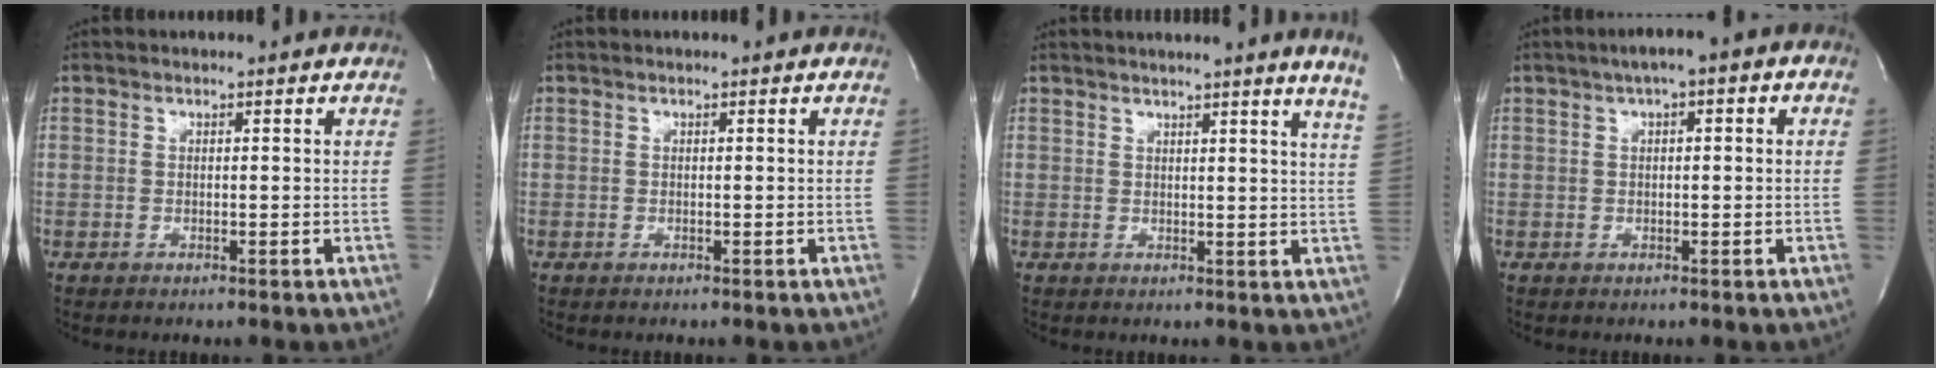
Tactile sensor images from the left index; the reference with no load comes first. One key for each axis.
{"total": 0.0}
{"total": 9.8, "fx": 8.4, "fy": -2.2, "fz": 4.7, "tx": -0.054, "ty": -0.040, "tz": 0.076}
{"total": 5.1, "fx": 1.9, "fy": 1.6, "fz": 4.5, "tx": -0.066, "ty": 0.026, "tz": 0.020}